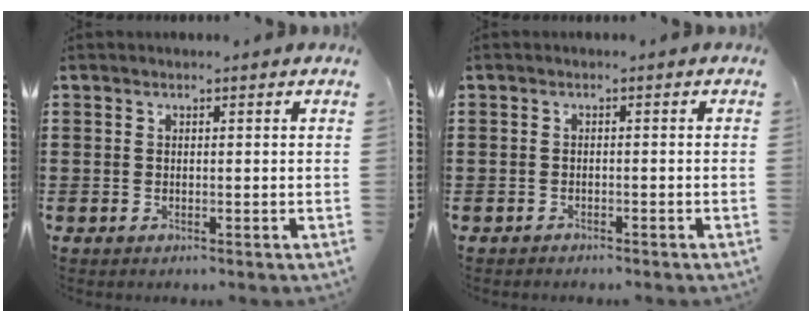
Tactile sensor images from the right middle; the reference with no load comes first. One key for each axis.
{"total": 1.0, "fx": -0.9, "fy": 0.2, "fz": 0.0, "tx": -0.001, "ty": 0.002, "tz": -0.021}